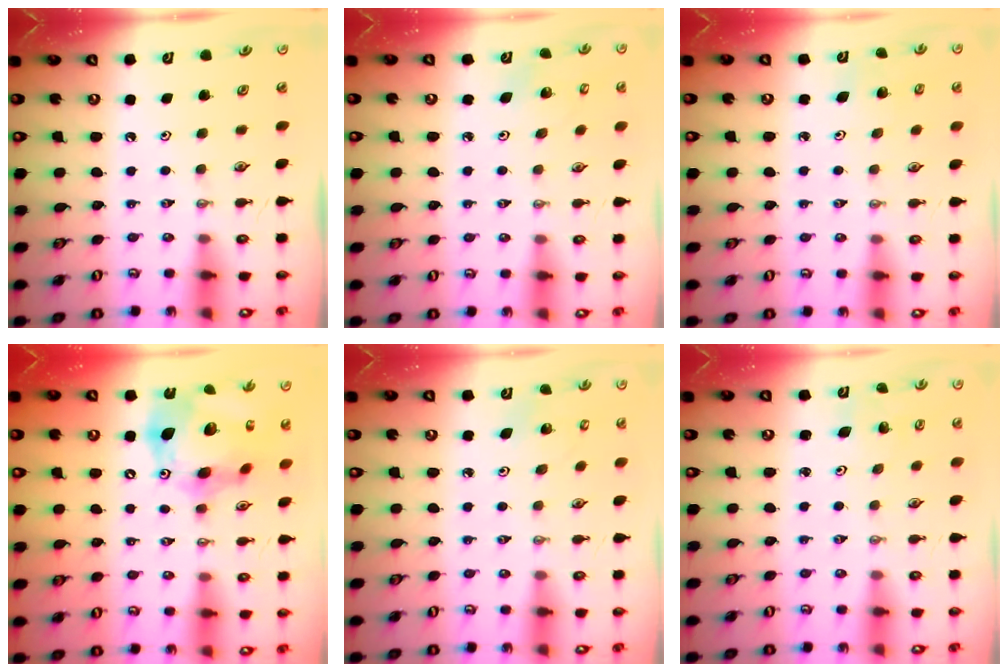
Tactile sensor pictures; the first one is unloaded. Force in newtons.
{"total": 3.5, "press": 3.5, "slide": 0.2}
{"total": 2.9, "press": 2.9, "slide": 0.3}
{"total": 20.0, "press": 19.9, "slide": 2.2}
{"total": 2.7, "press": 2.7, "slide": 0.2}
{"total": 1.9, "press": 1.9, "slide": 0.2}